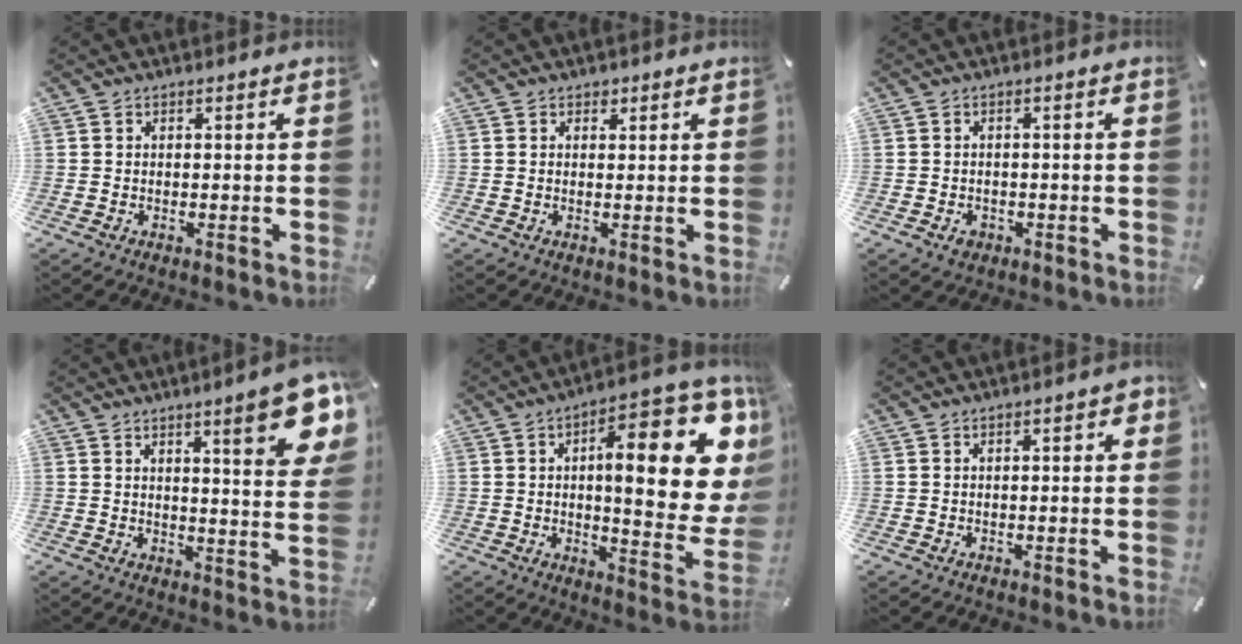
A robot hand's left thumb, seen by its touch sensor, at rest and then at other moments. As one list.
[{"total": 1.1, "force": [0.7, 0.9, 0.2], "torque": [0.002, -0.002, 0.011]}, {"total": 2.4, "force": [-1.2, 1.7, 1.2], "torque": [-0.020, 0.004, -0.022]}, {"total": 14.1, "force": [7.5, 2.7, 11.6], "torque": [-0.155, -0.043, 0.112]}, {"total": 24.3, "force": [6.7, 8.8, 21.6], "torque": [-0.290, -0.053, 0.102]}, {"total": 2.3, "force": [0.2, 0.8, 2.1], "torque": [-0.031, 0.003, 0.001]}]